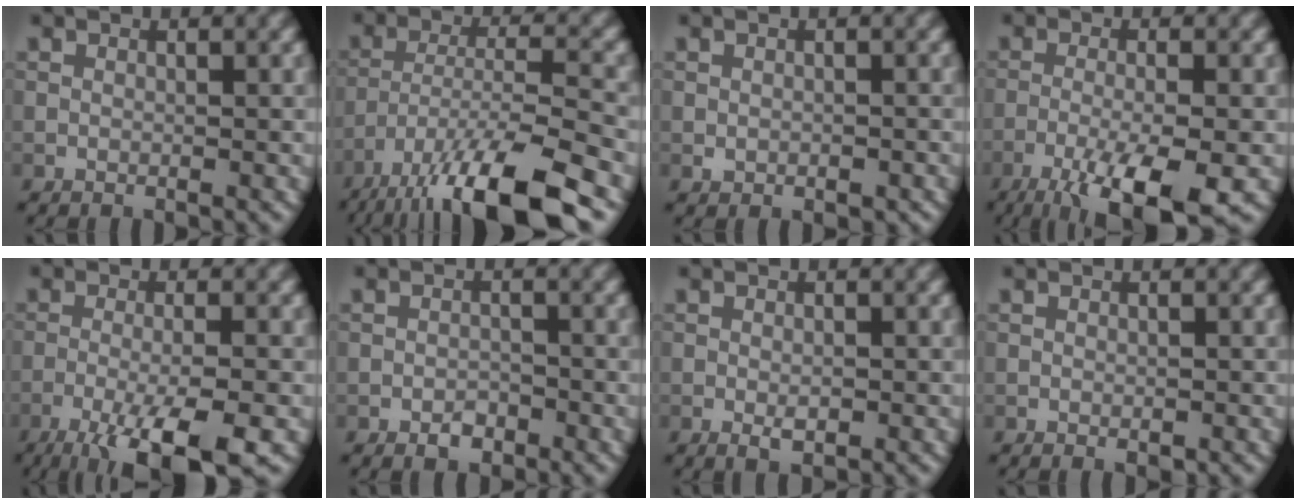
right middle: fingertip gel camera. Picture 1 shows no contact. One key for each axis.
{"total": 13.1, "fx": -9.2, "fy": 3.0, "fz": 8.8, "tx": -0.165, "ty": -0.010, "tz": -0.155}
{"total": 1.1, "fx": -0.4, "fy": 0.7, "fz": 0.7, "tx": -0.010, "ty": -0.003, "tz": -0.007}
{"total": 8.9, "fx": -5.0, "fy": 2.1, "fz": 7.1, "tx": -0.121, "ty": -0.013, "tz": -0.089}
{"total": 8.9, "fx": -5.0, "fy": 2.1, "fz": 7.0, "tx": -0.107, "ty": -0.010, "tz": -0.087}
{"total": 1.6, "fx": -1.0, "fy": 0.9, "fz": 0.8, "tx": -0.011, "ty": 0.001, "tz": -0.020}
{"total": 1.4, "fx": -0.4, "fy": 0.7, "fz": 1.2, "tx": -0.020, "ty": -0.003, "tz": -0.005}
{"total": 0.7, "fx": -0.3, "fy": 0.2, "fz": 0.5, "tx": -0.008, "ty": -0.001, "tz": -0.002}